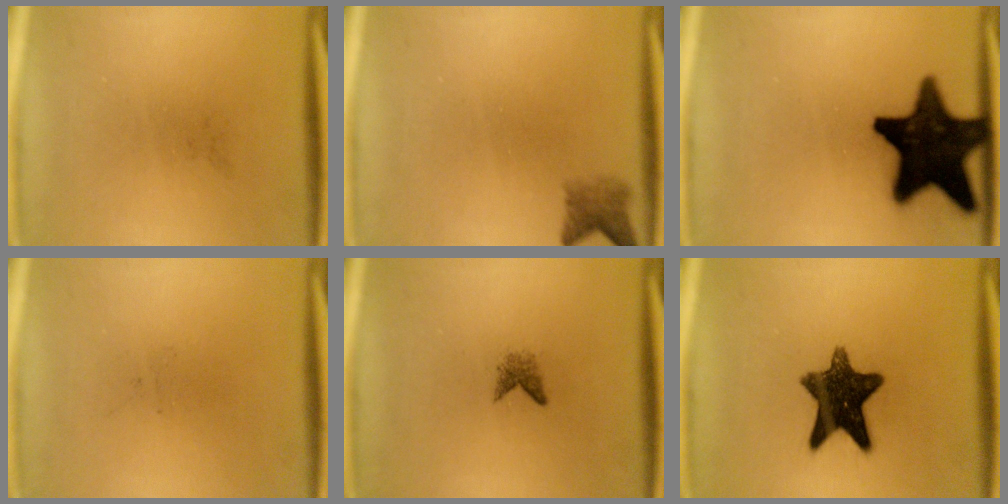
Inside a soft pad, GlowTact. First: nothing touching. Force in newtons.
{"total": 2.4}
{"total": 19.8}
{"total": 0.0}
{"total": 1.3}
{"total": 11.9}